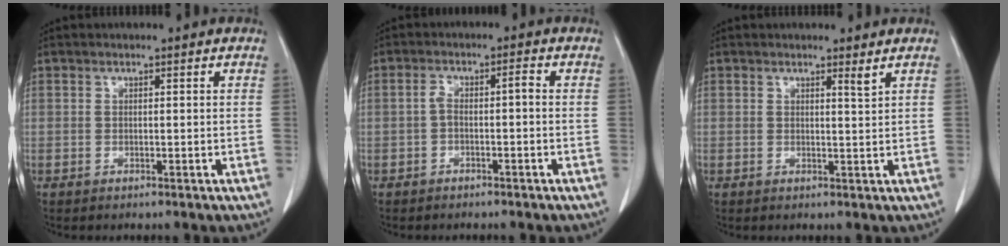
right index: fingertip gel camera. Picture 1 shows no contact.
{"total": 2.8, "force": [-0.7, 0.8, 2.6], "torque": [-0.050, 0.018, -0.009]}
{"total": 1.2, "force": [1.0, -0.3, 0.6], "torque": [-0.020, -0.015, 0.015]}